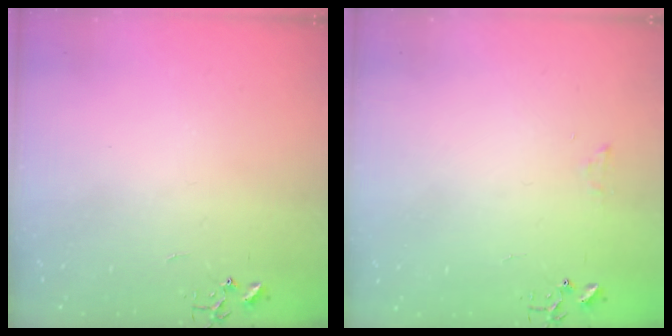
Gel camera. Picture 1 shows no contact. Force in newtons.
{"total": 5.1, "press": 5.0, "slide": 0.6}